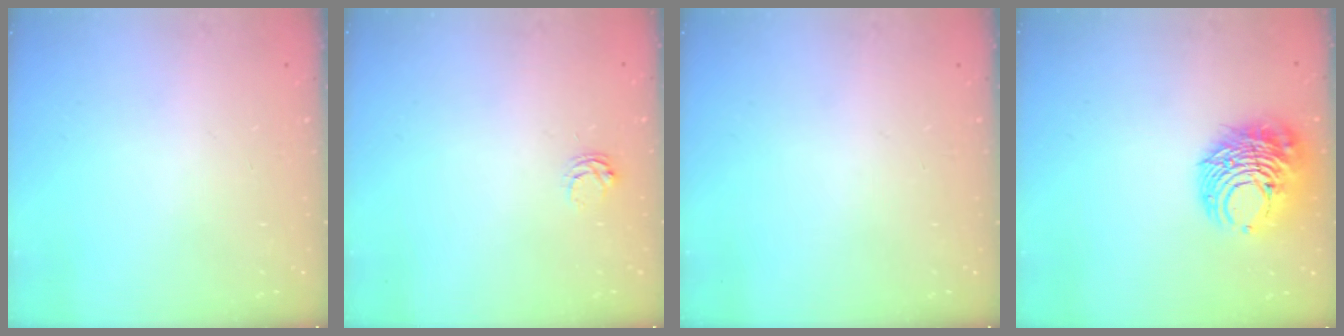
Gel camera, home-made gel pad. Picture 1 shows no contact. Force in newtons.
{"total": 3.9, "press": 3.9, "slide": 0.2}
{"total": 0.0}
{"total": 10.9, "press": 10.8, "slide": 1.4}